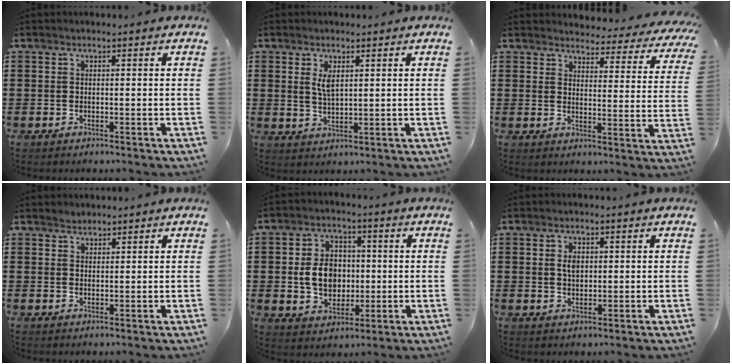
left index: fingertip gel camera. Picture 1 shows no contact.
{"total": 3.2, "force": [1.4, 1.1, 2.6], "torque": [-0.049, 0.000, 0.022]}
{"total": 3.6, "force": [3.5, 0.4, 0.7], "torque": [-0.027, -0.031, 0.057]}
{"total": 1.3, "force": [1.2, 0.4, -0.1], "torque": [-0.001, 0.001, 0.024]}
{"total": 7.6, "force": [0.0, 5.8, 4.9], "torque": [-0.104, 0.006, -0.008]}
{"total": 2.5, "force": [0.7, 1.4, 2.0], "torque": [-0.043, 0.008, 0.011]}